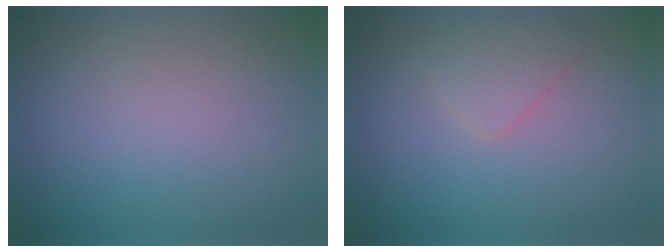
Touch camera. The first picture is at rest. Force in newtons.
{"total": 1.7, "press": 1.7, "slide": 0.0}